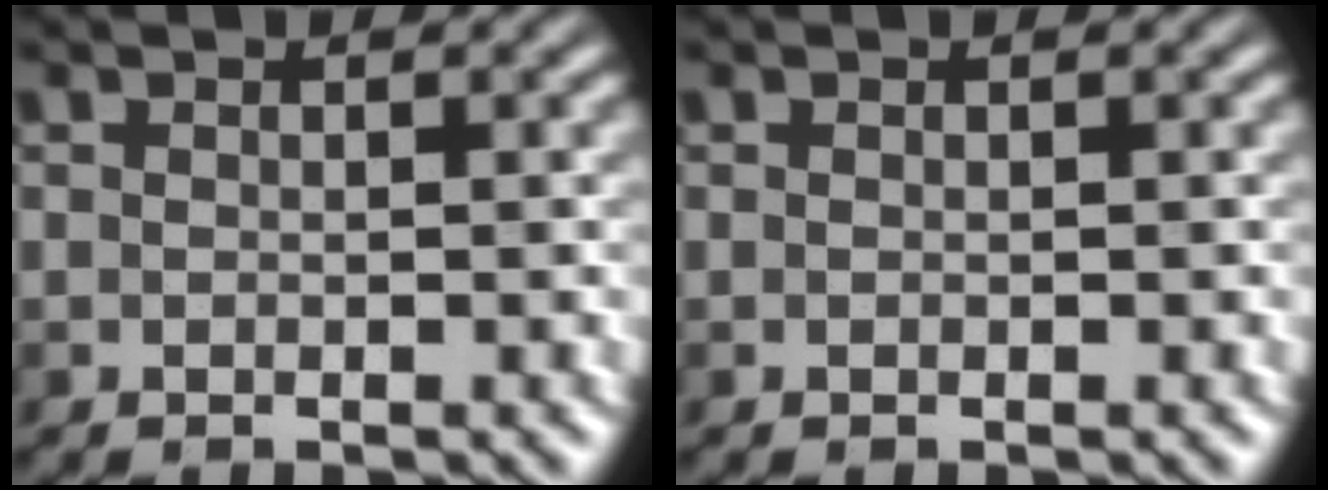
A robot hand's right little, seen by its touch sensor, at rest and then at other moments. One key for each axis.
{"total": 0.0}